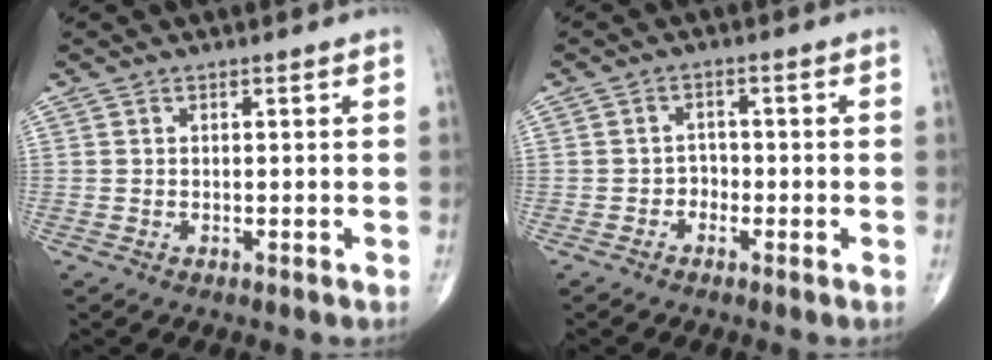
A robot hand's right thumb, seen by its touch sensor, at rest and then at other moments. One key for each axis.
{"total": 2.6, "fx": -1.4, "fy": 2.1, "fz": 0.8, "tx": 0.007, "ty": 0.016, "tz": -0.032}